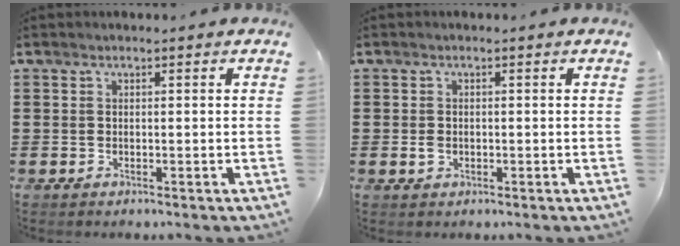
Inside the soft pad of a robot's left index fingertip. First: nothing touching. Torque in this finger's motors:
{"motor_torque": [0.05, -0.03, 0.01, 0.01]}